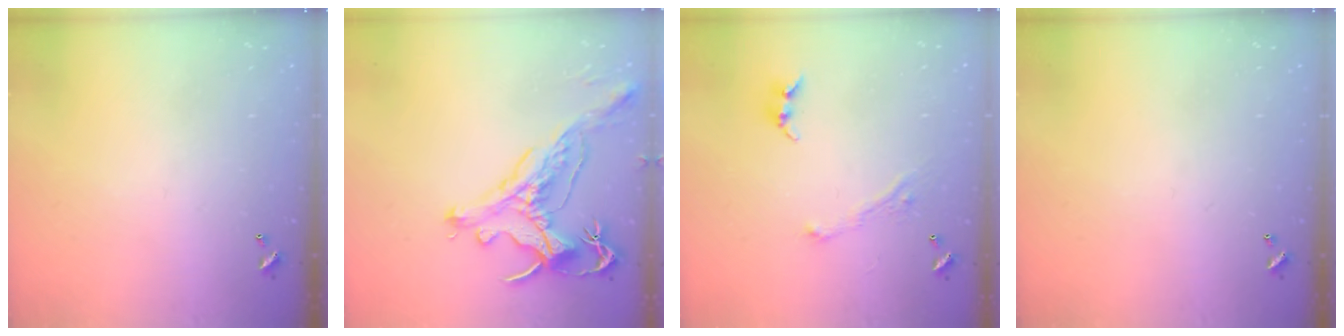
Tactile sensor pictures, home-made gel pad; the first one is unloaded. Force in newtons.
{"total": 1.2, "press": 0.9, "slide": 0.9}
{"total": 2.8, "press": 2.8, "slide": 0.1}
{"total": 0.0}